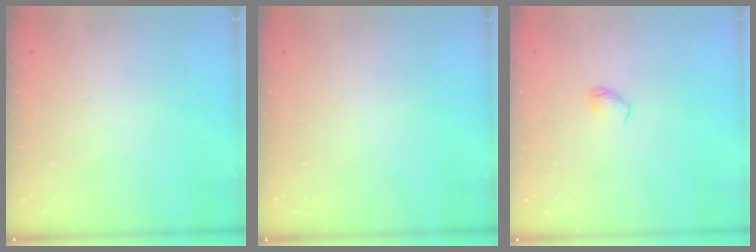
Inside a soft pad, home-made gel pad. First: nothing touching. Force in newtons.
{"total": 0.0}
{"total": 2.9, "press": 2.9, "slide": 0.5}